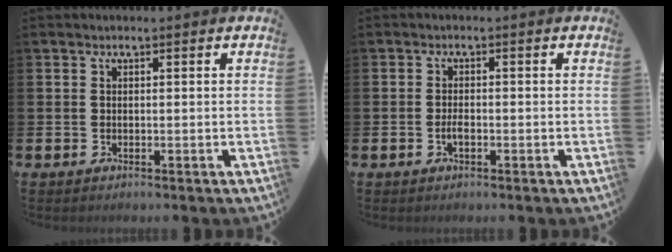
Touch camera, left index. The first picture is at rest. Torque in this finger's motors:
{"motor_torque": [0.22, -0.09, 0.00, 0.06]}